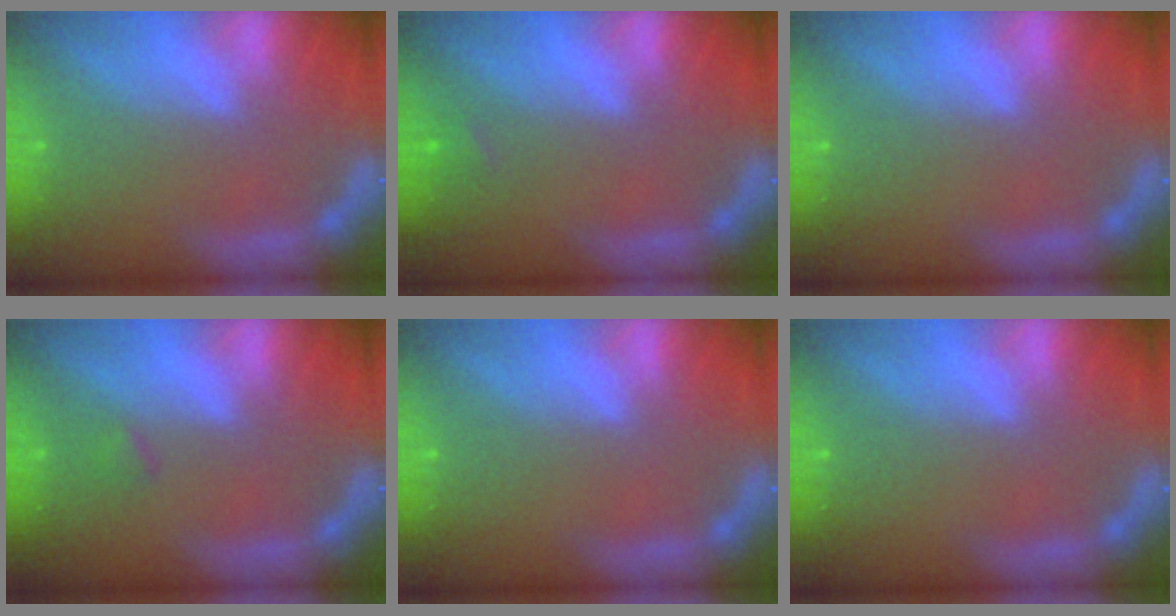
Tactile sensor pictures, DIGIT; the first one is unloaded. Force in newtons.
{"total": 0.9}
{"total": 0.0}
{"total": 0.9}
{"total": 0.0}
{"total": 0.0}